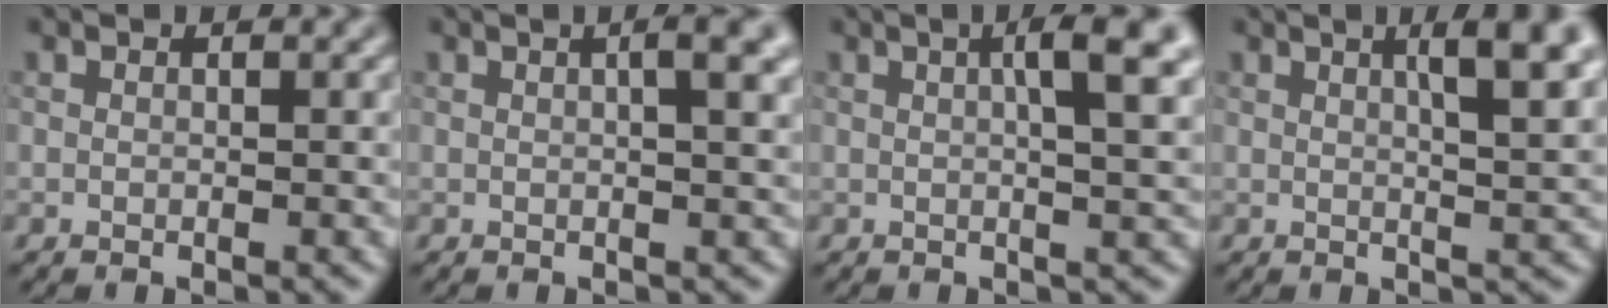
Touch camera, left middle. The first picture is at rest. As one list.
[{"total": 4.9, "force": [1.5, 1.9, 4.2], "torque": [-0.028, 0.023, -0.001]}, {"total": 5.4, "force": [1.5, 1.1, 5.1], "torque": [-0.061, 0.013, 0.020]}, {"total": 6.2, "force": [2.3, 1.8, 5.5], "torque": [-0.048, 0.015, 0.025]}]